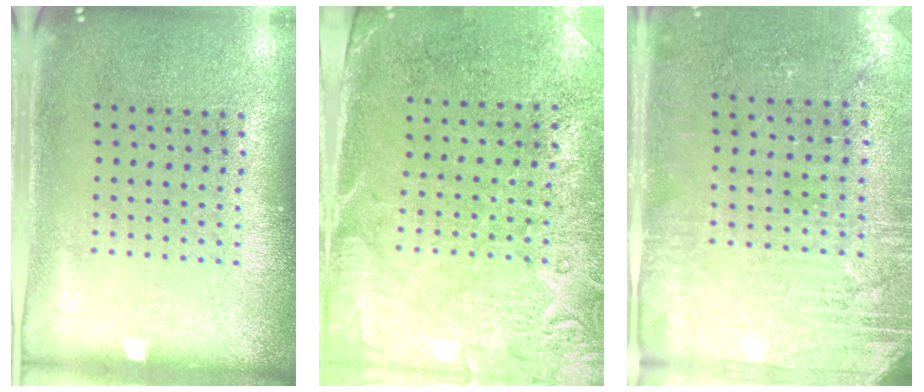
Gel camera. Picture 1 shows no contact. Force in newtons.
{"total": 2.7, "press": 2.4, "slide": 1.3}
{"total": 2.9, "press": 2.7, "slide": 1.1}